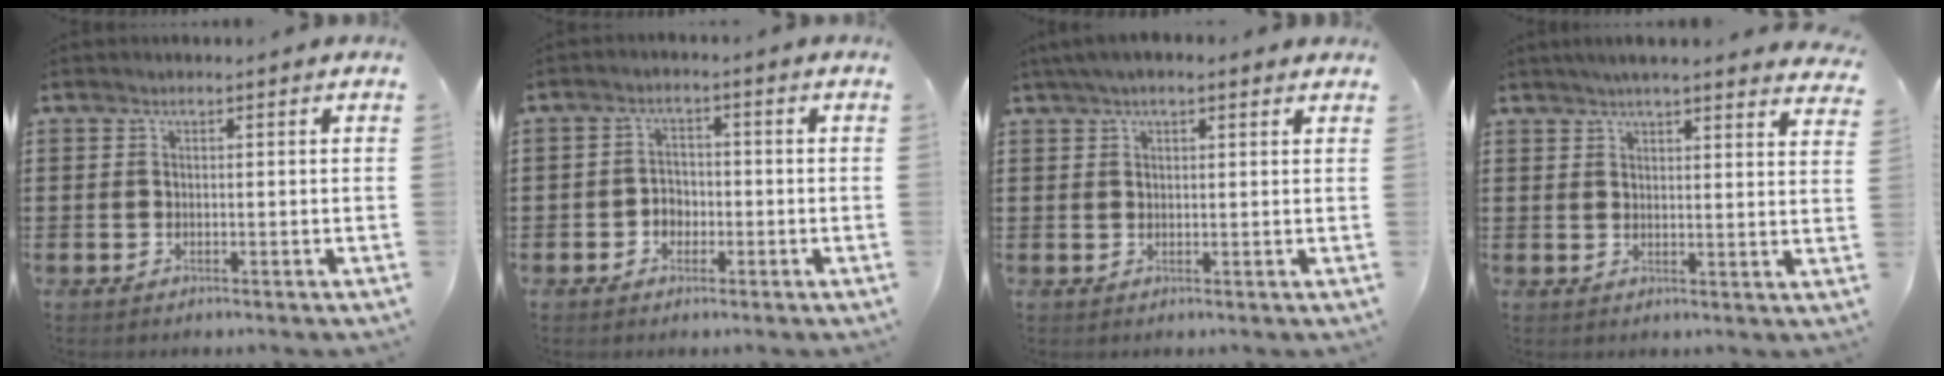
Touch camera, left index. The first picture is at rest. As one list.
[{"total": 2.6, "force": [-1.3, 2.1, 1.0], "torque": [-0.025, 0.005, -0.029]}, {"total": 2.3, "force": [1.4, 1.0, 1.5], "torque": [-0.032, 0.008, 0.025]}, {"total": 4.1, "force": [3.9, -0.2, 1.3], "torque": [-0.038, -0.009, 0.071]}]